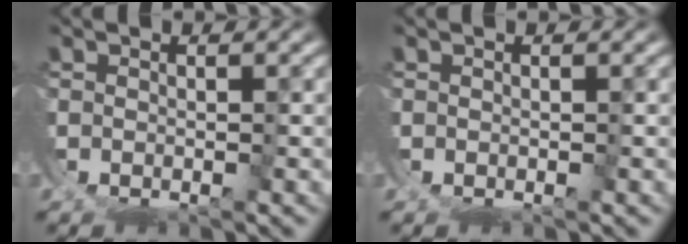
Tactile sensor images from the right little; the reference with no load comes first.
{"total": 0.0}